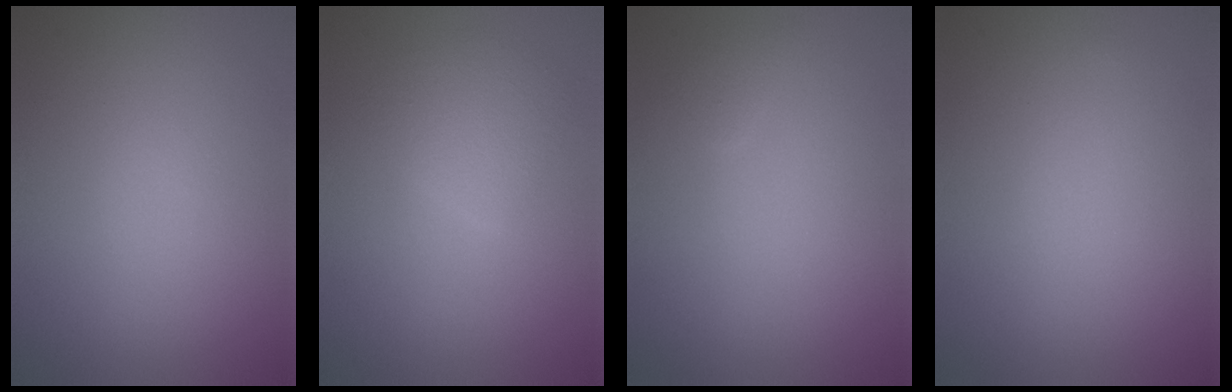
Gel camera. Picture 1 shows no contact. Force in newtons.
{"total": 2.4, "press": 2.4, "slide": 0.1}
{"total": 0.8, "press": 0.8, "slide": 0.1}
{"total": 0.0}